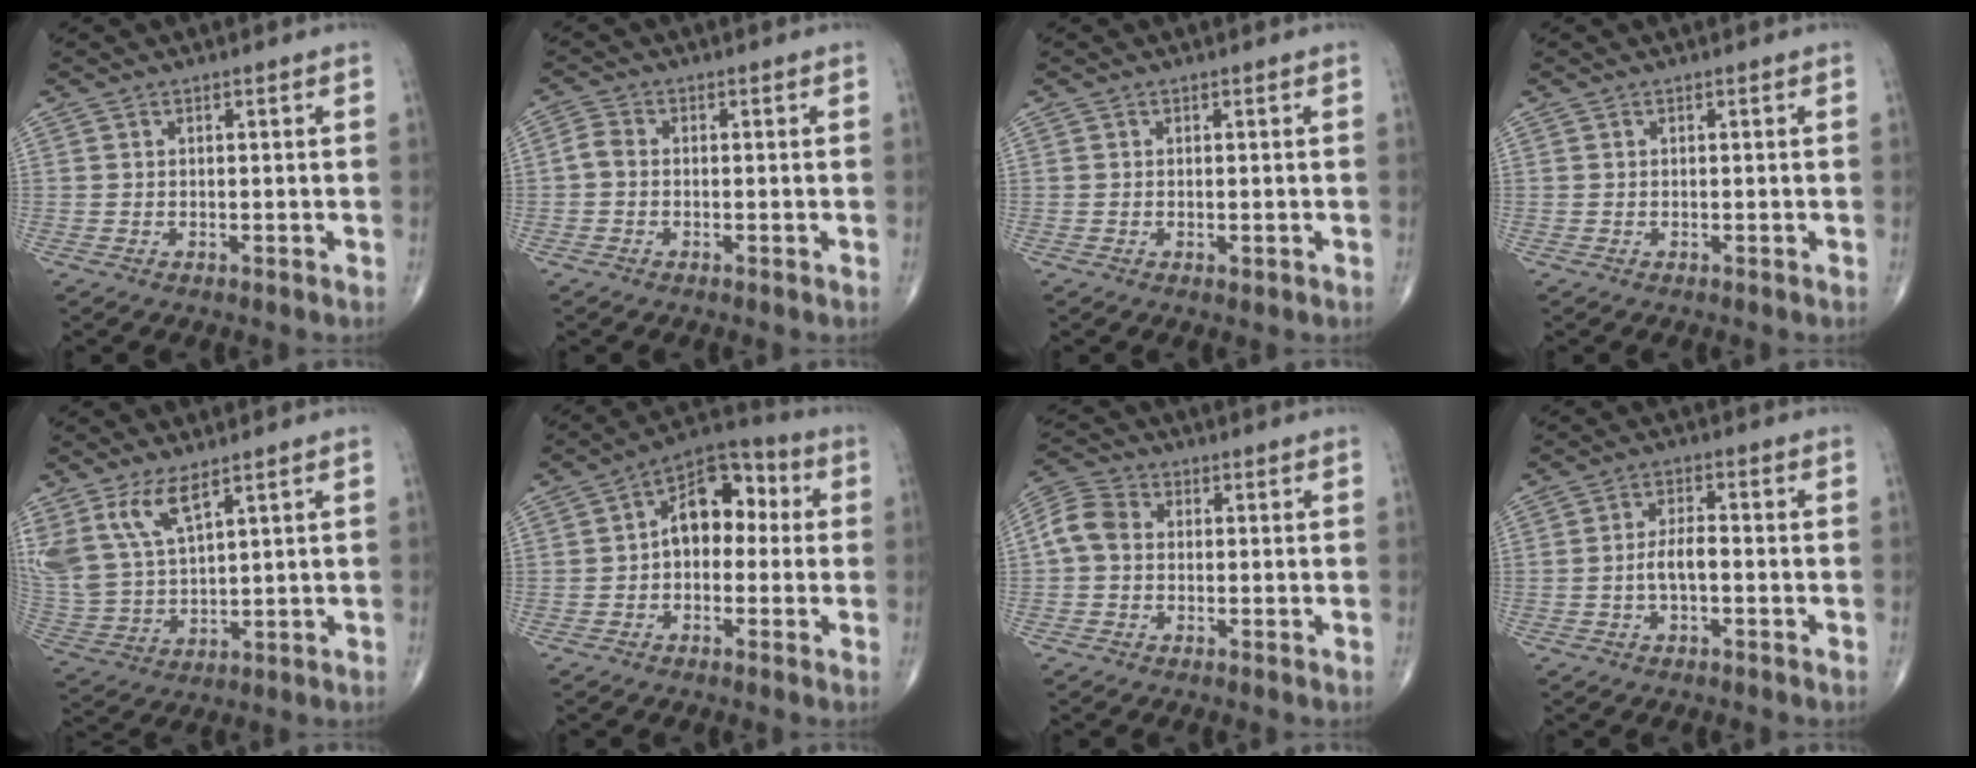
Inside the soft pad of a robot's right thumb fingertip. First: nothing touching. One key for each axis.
{"total": 2.3, "fx": -0.5, "fy": 1.6, "fz": 1.6, "tx": -0.031, "ty": 0.006, "tz": -0.019}
{"total": 0.8, "fx": -0.2, "fy": 0.4, "fz": 0.7, "tx": -0.012, "ty": -0.004, "tz": -0.003}
{"total": 0.0}
{"total": 10.9, "fx": 6.6, "fy": 4.0, "fz": 7.6, "tx": -0.165, "ty": -0.025, "tz": 0.150}
{"total": 11.1, "fx": 0.7, "fy": 7.2, "fz": 8.4, "tx": -0.095, "ty": 0.036, "tz": -0.005}
{"total": 5.7, "fx": -0.2, "fy": 4.4, "fz": 3.6, "tx": -0.067, "ty": 0.017, "tz": -0.016}
{"total": 4.2, "fx": -1.0, "fy": 1.8, "fz": 3.6, "tx": -0.069, "ty": 0.018, "tz": -0.021}